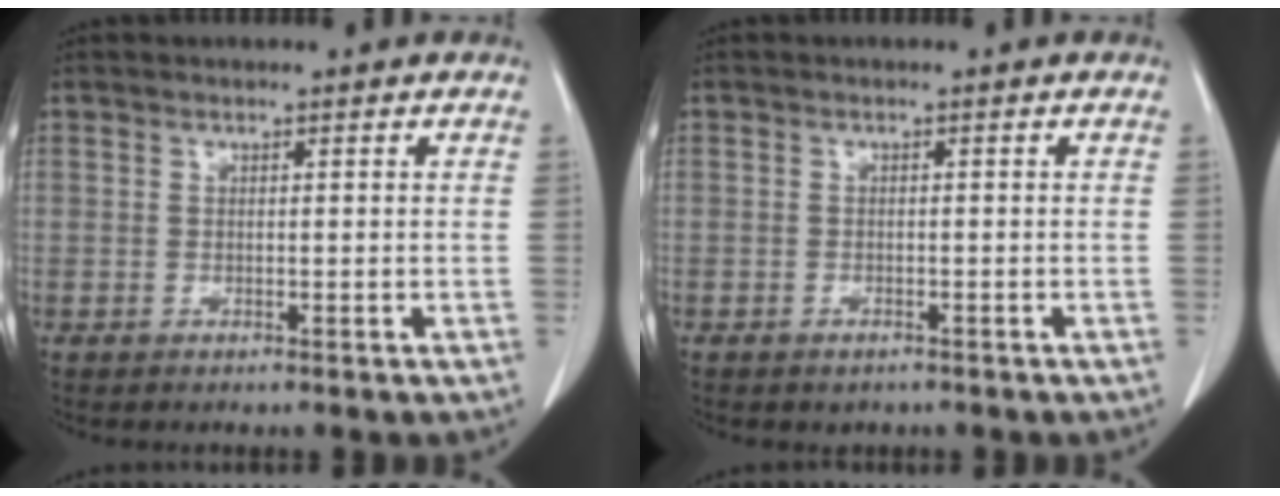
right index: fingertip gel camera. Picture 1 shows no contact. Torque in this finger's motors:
{"motor_torque": [0.24, -0.32, 0.04, 0.00]}